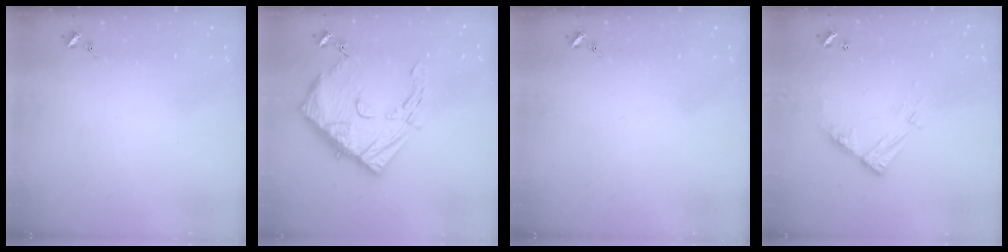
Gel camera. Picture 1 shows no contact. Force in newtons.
{"total": 17.5, "press": 17.5, "slide": 1.0}
{"total": 0.0}
{"total": 10.6, "press": 10.5, "slide": 0.8}